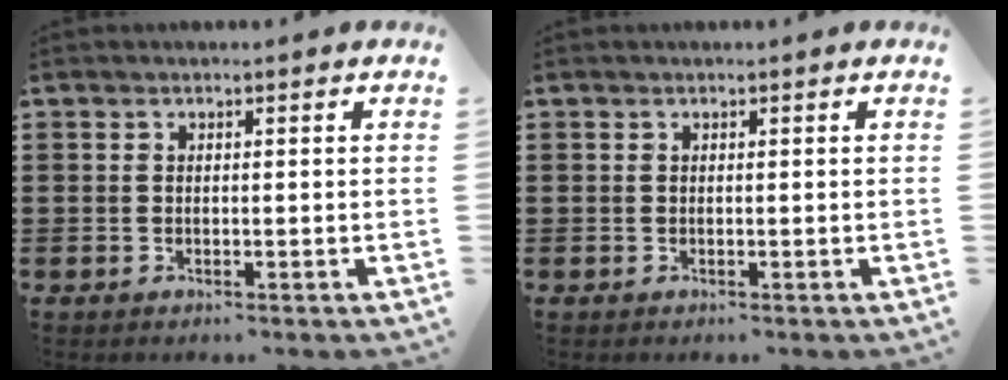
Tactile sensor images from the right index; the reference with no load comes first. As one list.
[{"total": 0.0}]